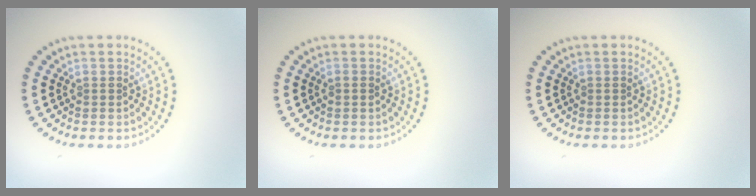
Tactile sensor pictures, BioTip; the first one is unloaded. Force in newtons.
{"total": 0.6, "press": 0.5, "slide": 0.2}
{"total": 0.0}